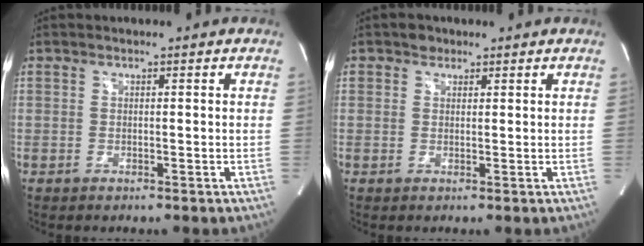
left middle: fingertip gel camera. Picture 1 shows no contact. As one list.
[{"total": 1.4, "force": [0.9, 1.1, 0.2], "torque": [0.000, 0.001, 0.011]}]